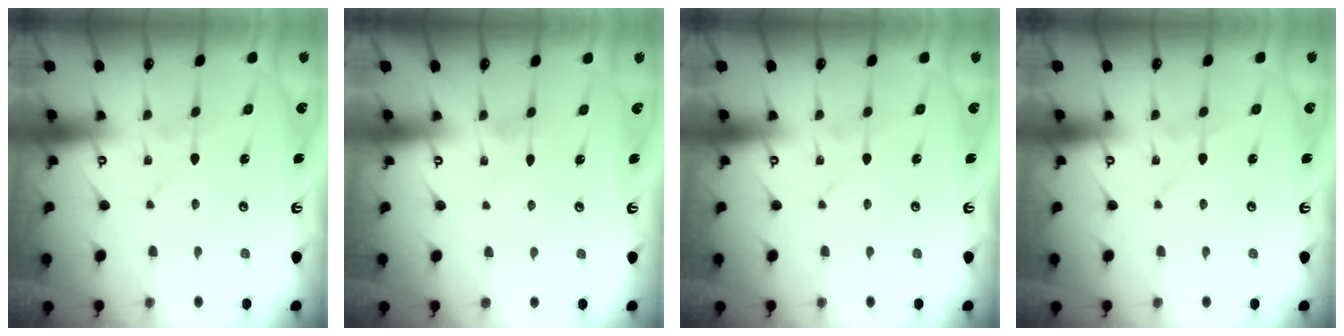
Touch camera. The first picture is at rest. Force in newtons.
{"total": 2.5, "press": 2.5, "slide": 0.3}
{"total": 0.0}
{"total": 0.0}